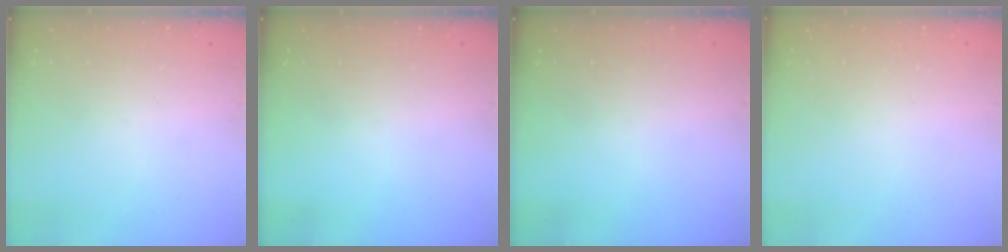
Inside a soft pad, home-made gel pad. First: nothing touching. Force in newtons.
{"total": 0.0}
{"total": 0.0}
{"total": 2.5, "press": 2.5, "slide": 0.2}